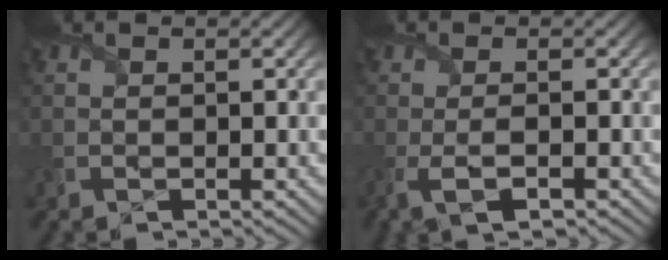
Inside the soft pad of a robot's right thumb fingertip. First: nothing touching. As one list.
[{"total": 3.1, "force": [-1.5, 0.7, 2.6], "torque": [-0.063, -0.005, -0.031]}]